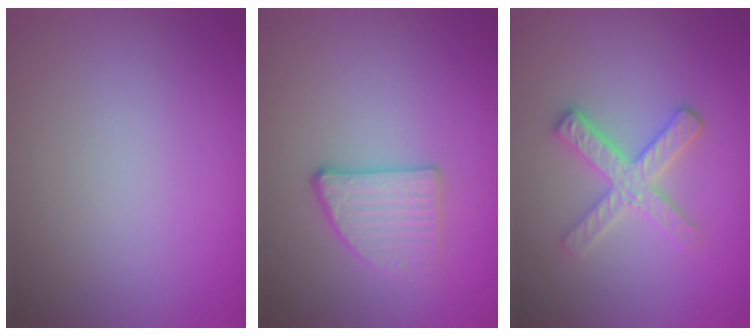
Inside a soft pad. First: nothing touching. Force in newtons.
{"total": 2.7, "press": 2.5, "slide": 1.2}
{"total": 3.5, "press": 3.0, "slide": 1.8}